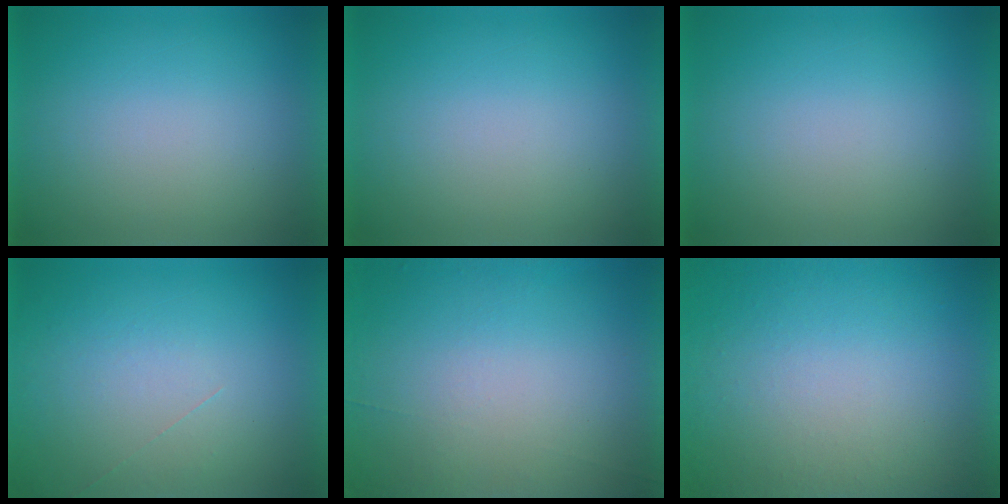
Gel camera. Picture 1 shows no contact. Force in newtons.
{"total": 0.0}
{"total": 0.0}
{"total": 1.2}
{"total": 4.5}
{"total": 9.8}